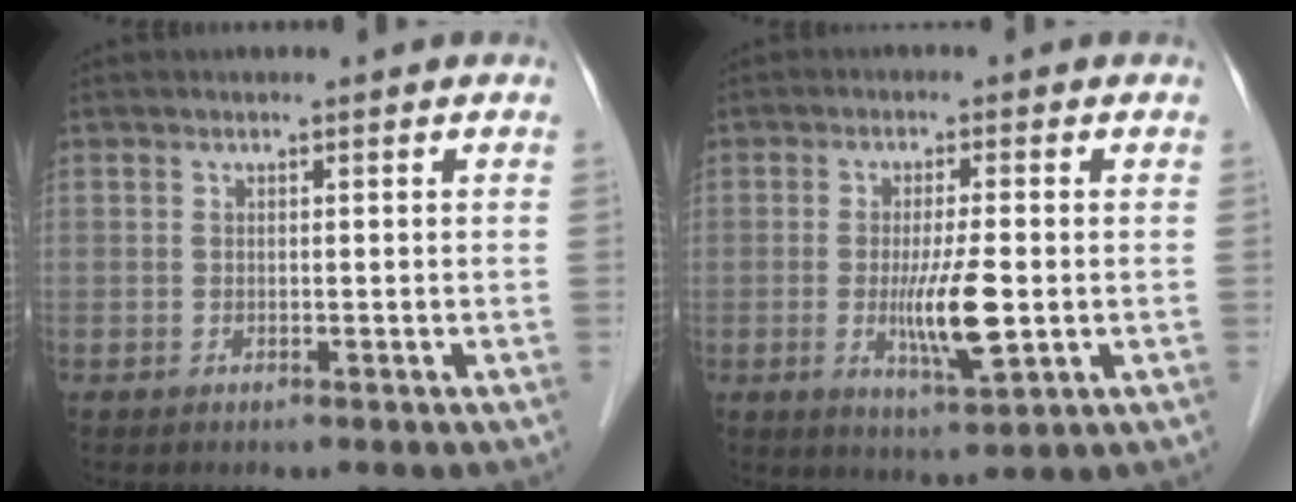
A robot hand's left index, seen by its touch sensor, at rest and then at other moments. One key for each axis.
{"total": 6.8, "fx": -0.9, "fy": 0.7, "fz": 6.7, "tx": -0.128, "ty": -0.017, "tz": -0.016}